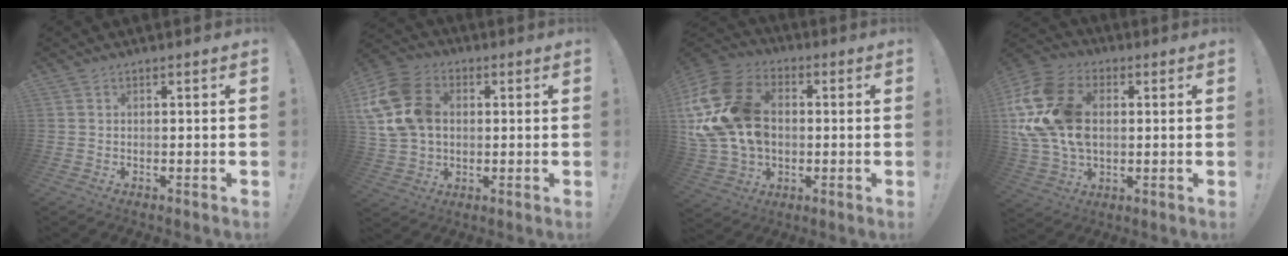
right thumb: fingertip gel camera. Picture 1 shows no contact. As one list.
[{"total": 17.2, "force": [3.3, 13.3, 10.4], "torque": [-0.189, -0.002, 0.068]}, {"total": 23.4, "force": [2.9, 17.5, 15.4], "torque": [-0.266, 0.001, 0.063]}, {"total": 21.6, "force": [3.4, 15.6, 14.5], "torque": [-0.260, -0.001, 0.070]}]